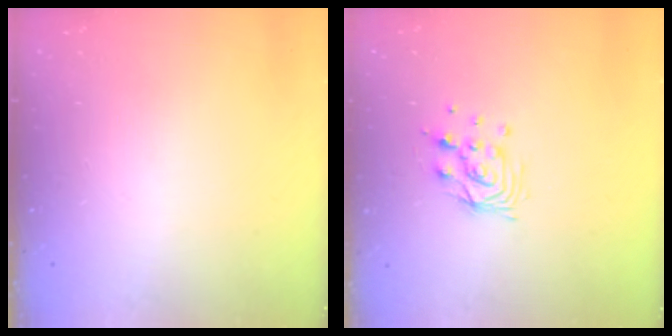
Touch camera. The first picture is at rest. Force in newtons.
{"total": 9.5, "press": 9.4, "slide": 0.8}